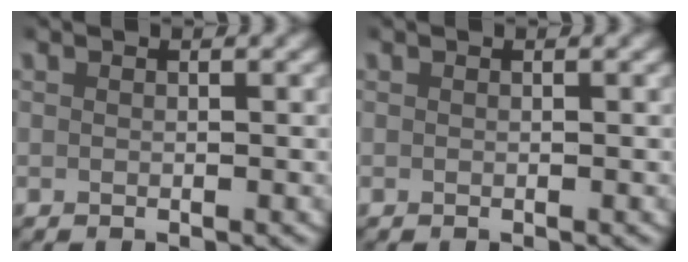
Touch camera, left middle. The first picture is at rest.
{"total": 0.0}